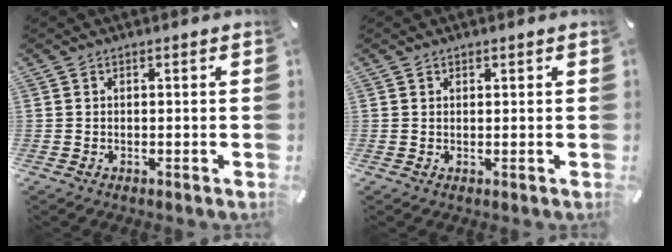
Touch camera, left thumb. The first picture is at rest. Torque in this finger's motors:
{"motor_torque": [-0.14, -0.46, -0.04, 0.24, -0.01]}